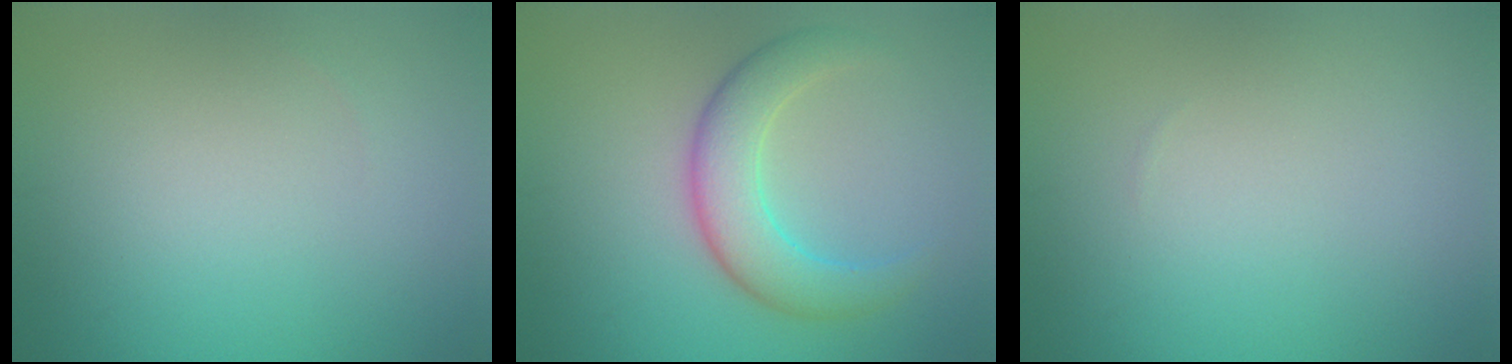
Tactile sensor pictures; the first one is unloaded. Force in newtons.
{"total": 4.9, "press": 4.9, "slide": 0.4}
{"total": 0.0}